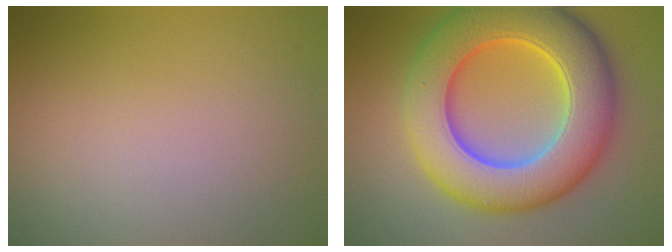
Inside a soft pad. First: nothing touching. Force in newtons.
{"total": 12.0, "press": 12.0, "slide": 0.2}